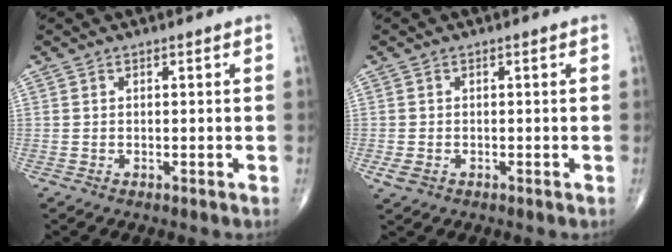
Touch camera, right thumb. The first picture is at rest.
{"total": 2.1, "force": [-0.8, 1.5, 1.3], "torque": [-0.029, -0.002, -0.011]}